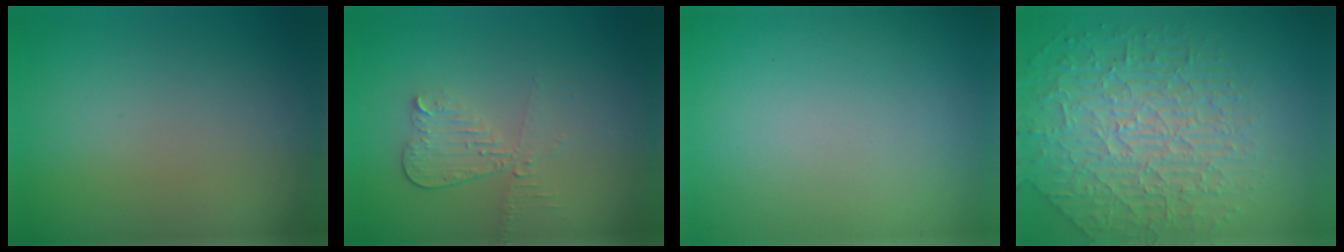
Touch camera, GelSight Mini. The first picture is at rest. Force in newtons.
{"total": 2.5, "press": 2.3, "slide": 0.9}
{"total": 0.0}
{"total": 5.3, "press": 4.8, "slide": 2.2}